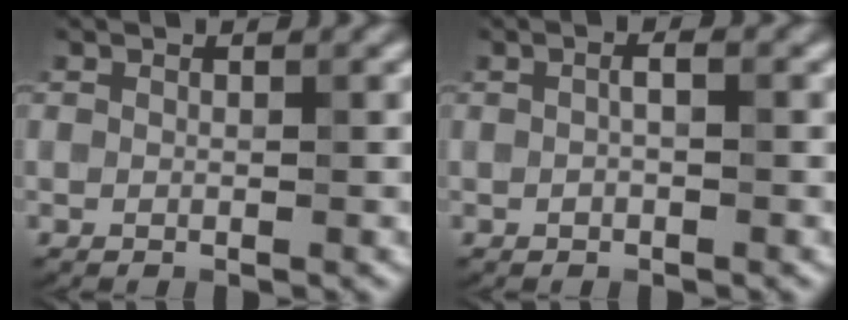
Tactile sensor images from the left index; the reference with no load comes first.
{"total": 1.1, "force": [-0.1, 0.4, 1.0], "torque": [-0.022, 0.001, -0.002]}